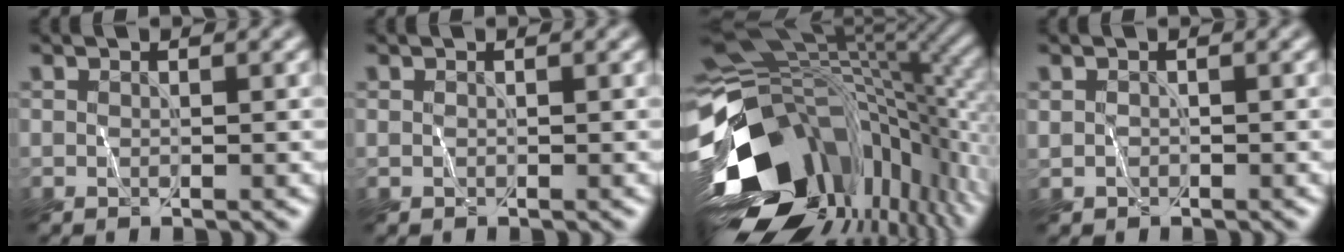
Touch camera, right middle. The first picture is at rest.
{"total": 0.0}
{"total": 17.7, "force": [-4.8, 10.7, 13.2], "torque": [-0.268, -0.033, -0.062]}
{"total": 0.6, "force": [-0.1, 0.6, -0.1], "torque": [0.001, -0.004, 0.004]}